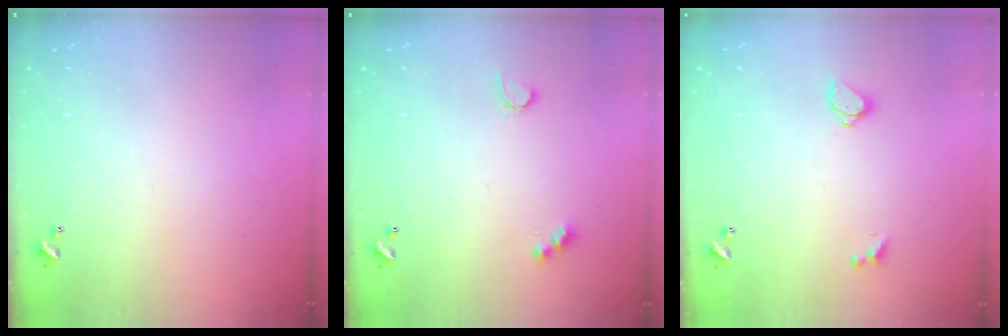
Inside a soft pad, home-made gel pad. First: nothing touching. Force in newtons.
{"total": 3.2, "press": 3.2, "slide": 0.6}
{"total": 1.6, "press": 1.5, "slide": 0.4}